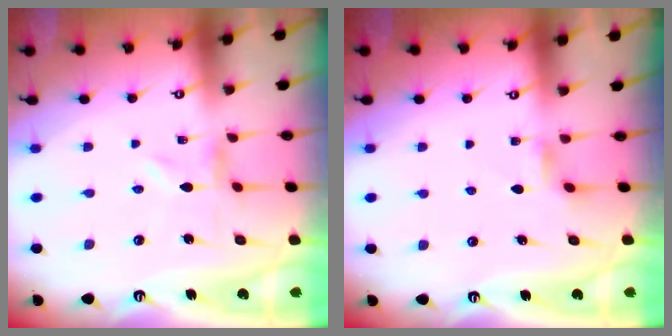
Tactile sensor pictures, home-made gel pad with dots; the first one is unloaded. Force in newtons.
{"total": 2.1, "press": 2.1, "slide": 0.3}